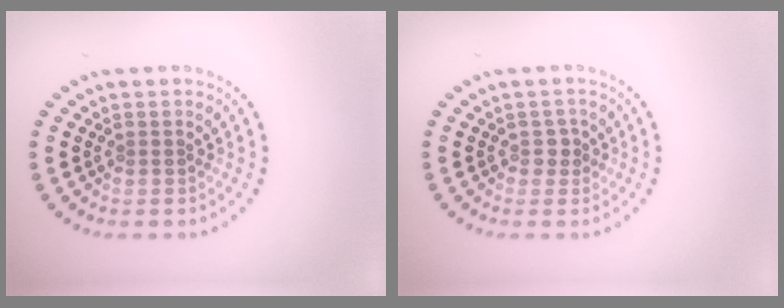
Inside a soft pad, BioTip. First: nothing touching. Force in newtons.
{"total": 1.0, "press": 1.0, "slide": 0.4}